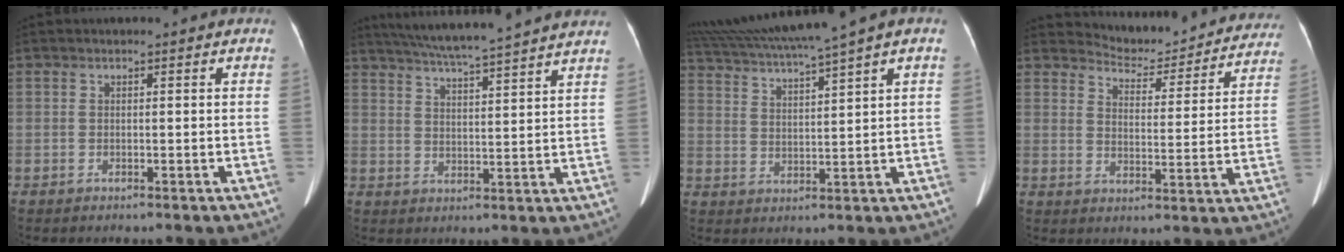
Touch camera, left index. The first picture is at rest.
{"total": 18.1, "force": [16.0, -0.6, 8.3], "torque": [-0.145, 0.010, 0.219]}
{"total": 12.6, "force": [10.2, -1.6, 7.3], "torque": [-0.131, 0.020, 0.163]}
{"total": 15.8, "force": [15.2, 3.6, 2.3], "torque": [-0.011, -0.034, 0.174]}